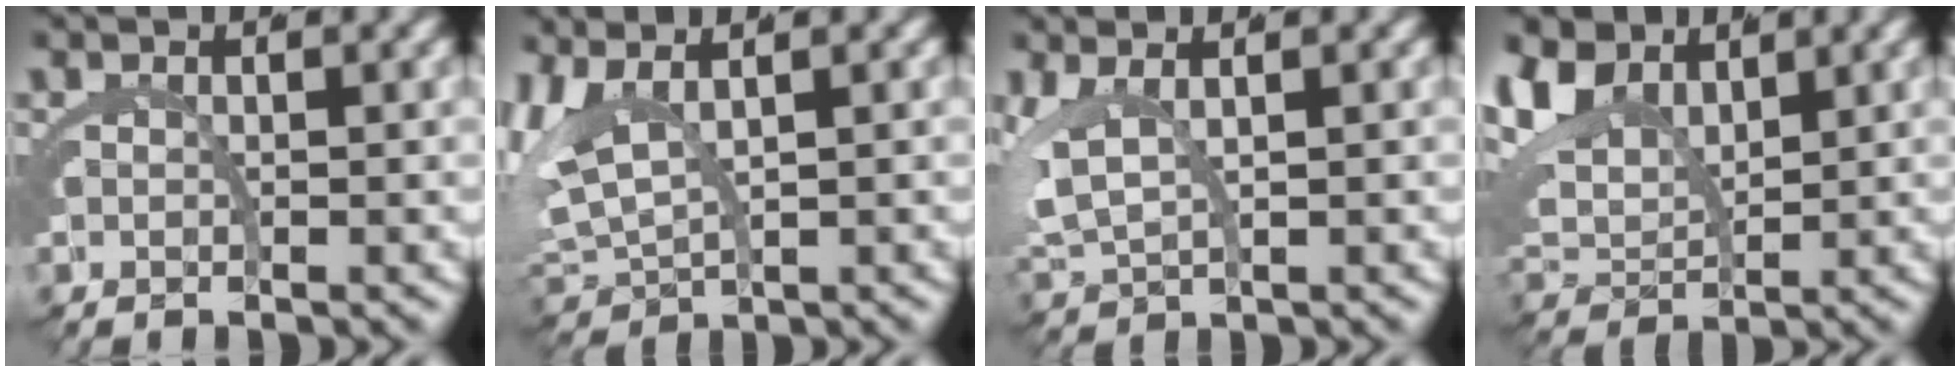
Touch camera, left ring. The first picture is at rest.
{"total": 4.7, "force": [2.3, 2.8, 3.0], "torque": [-0.090, -0.005, 0.054]}
{"total": 3.0, "force": [1.8, 1.3, 2.0], "torque": [-0.054, 0.004, 0.038]}
{"total": 6.2, "force": [4.1, 3.5, 3.0], "torque": [-0.088, -0.007, 0.084]}